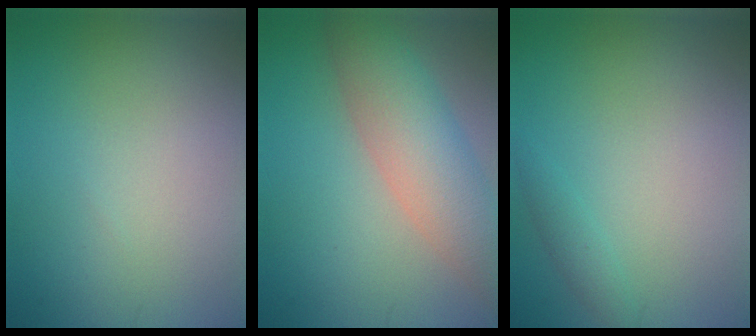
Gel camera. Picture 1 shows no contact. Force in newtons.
{"total": 6.2, "press": 6.1, "slide": 0.3}
{"total": 1.2, "press": 1.2, "slide": 0.1}